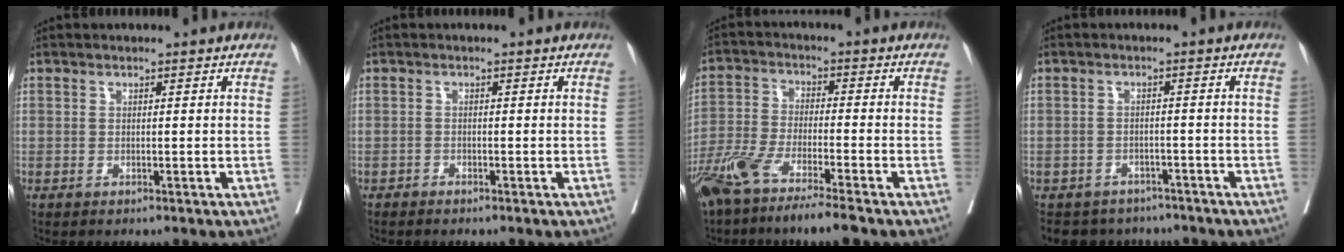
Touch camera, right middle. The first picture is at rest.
{"total": 0.6, "force": [-0.5, 0.2, 0.0], "torque": [-0.003, 0.001, -0.015]}
{"total": 9.8, "force": [-7.3, 0.2, 6.5], "torque": [-0.125, -0.024, -0.135]}
{"total": 7.1, "force": [-6.2, 3.6, 0.5], "torque": [0.000, 0.009, -0.080]}